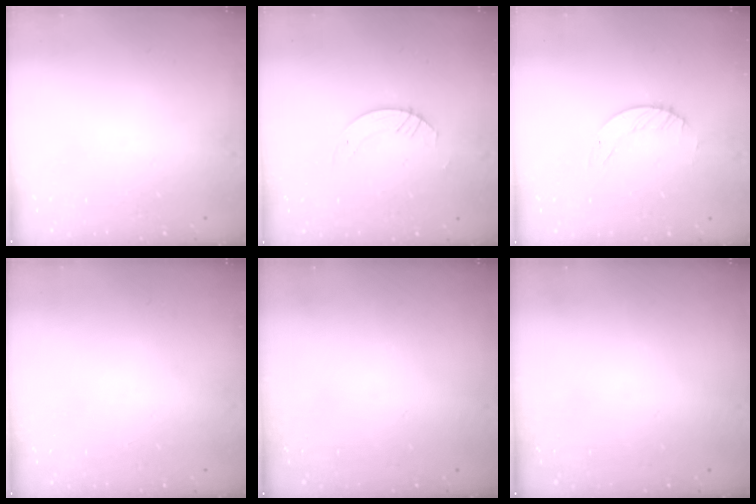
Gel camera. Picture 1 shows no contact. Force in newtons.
{"total": 2.8, "press": 2.8, "slide": 0.2}
{"total": 1.2, "press": 1.2, "slide": 0.2}
{"total": 0.0}
{"total": 0.0}
{"total": 0.0}